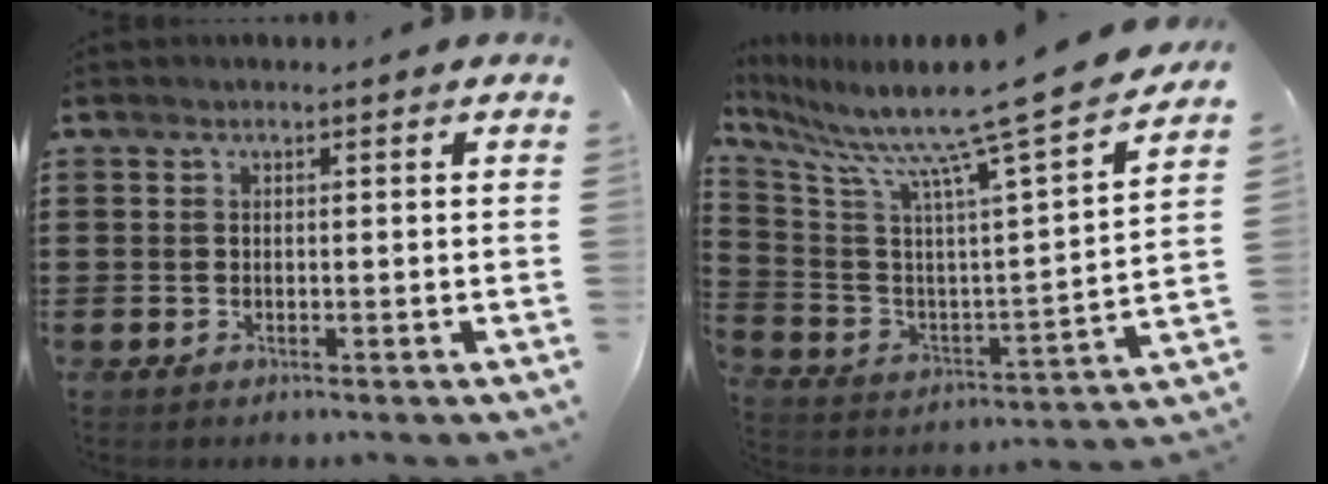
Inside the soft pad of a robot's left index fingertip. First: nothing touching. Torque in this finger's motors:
{"motor_torque": [1.83, -0.31, 0.99, 0.21]}